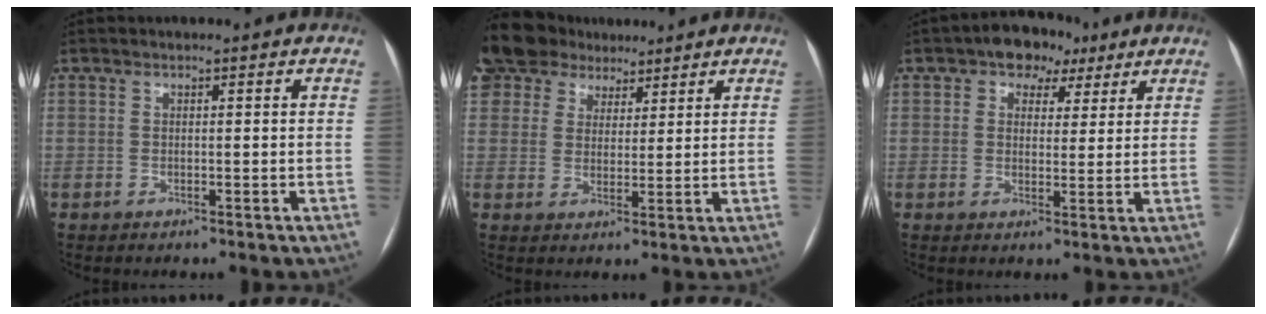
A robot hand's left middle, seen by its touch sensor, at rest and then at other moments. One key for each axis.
{"total": 13.4, "fx": 9.8, "fy": 8.5, "fz": 3.4, "tx": -0.096, "ty": 0.042, "tz": 0.182}
{"total": 6.4, "fx": 3.8, "fy": 4.1, "fz": 3.0, "tx": -0.036, "ty": 0.021, "tz": 0.055}